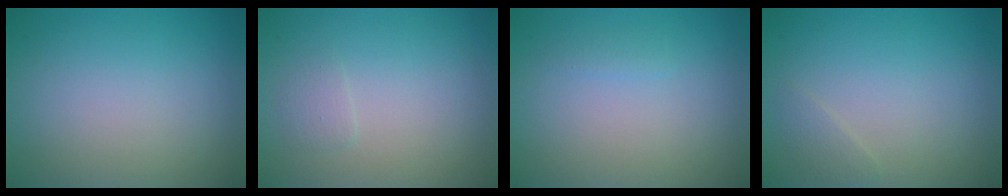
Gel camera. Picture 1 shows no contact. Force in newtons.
{"total": 0.8, "press": 0.8, "slide": 0.0}
{"total": 0.6, "press": 0.6, "slide": 0.1}
{"total": 0.9, "press": 0.9, "slide": 0.0}